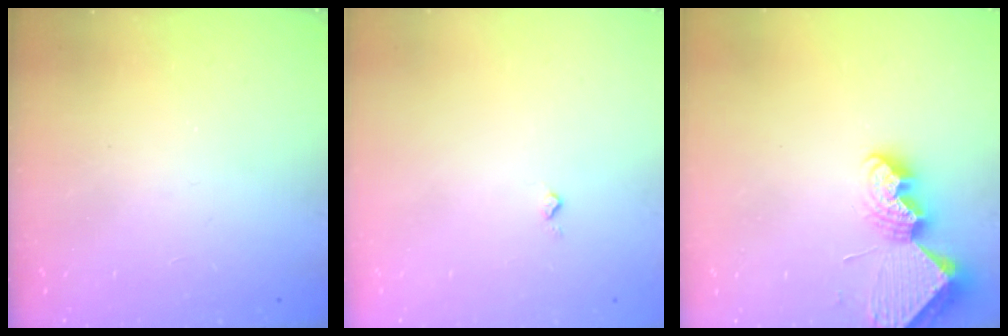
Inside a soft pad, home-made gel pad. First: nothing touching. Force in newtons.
{"total": 2.7, "press": 2.7, "slide": 0.4}
{"total": 8.2, "press": 8.2, "slide": 0.4}